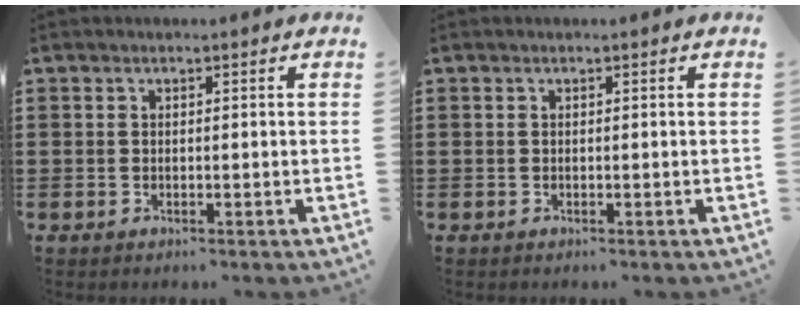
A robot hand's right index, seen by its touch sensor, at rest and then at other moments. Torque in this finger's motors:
{"motor_torque": [0.33, 0.43, 0.00, 0.01]}